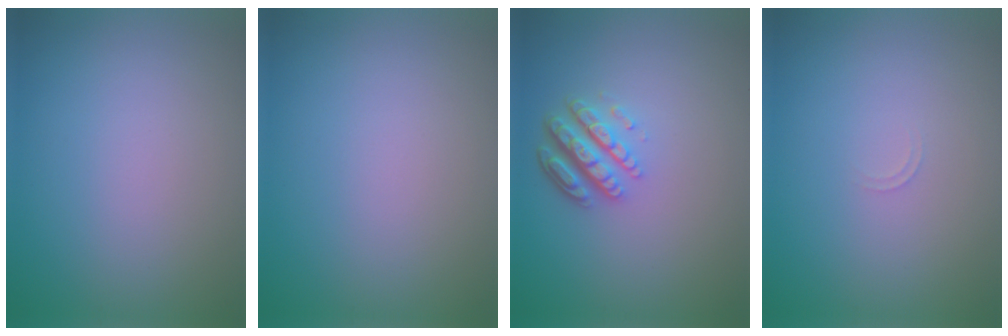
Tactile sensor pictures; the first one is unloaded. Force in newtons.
{"total": 0.0}
{"total": 4.4, "press": 3.3, "slide": 3.0}
{"total": 0.6, "press": 0.6, "slide": 0.2}